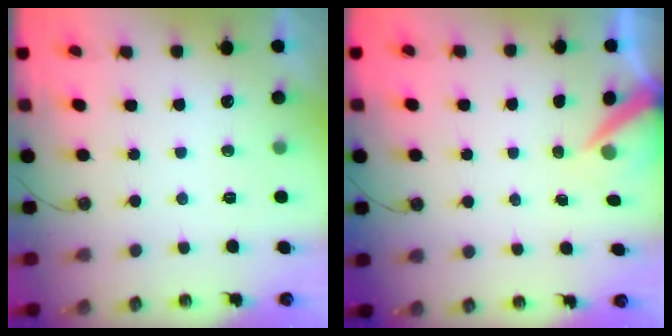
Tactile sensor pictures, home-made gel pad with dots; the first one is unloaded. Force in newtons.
{"total": 5.3, "press": 5.3, "slide": 0.5}